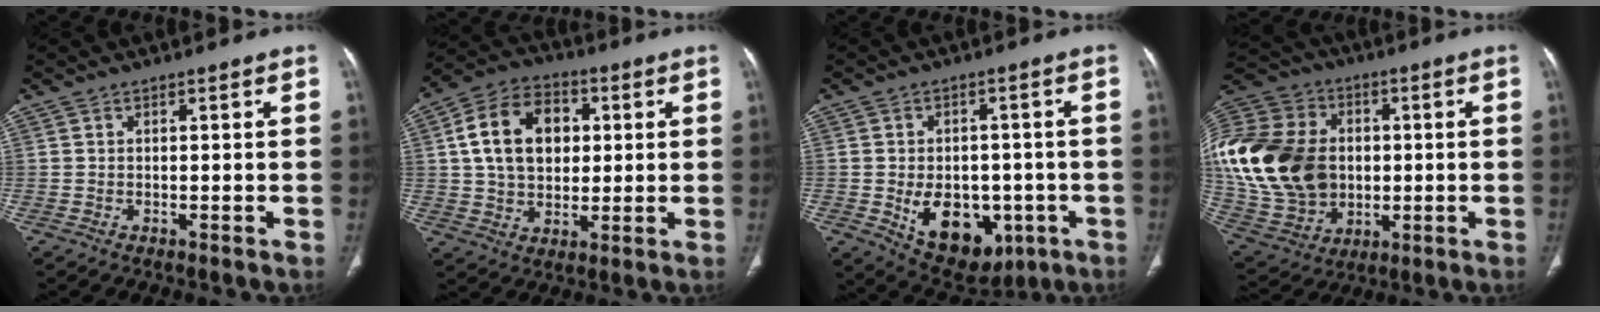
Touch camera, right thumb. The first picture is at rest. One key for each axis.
{"total": 15.3, "fx": 3.1, "fy": 11.1, "fz": 10.2, "tx": -0.148, "ty": 0.011, "tz": 0.051}
{"total": 13.9, "fx": -4.0, "fy": 9.4, "fz": 9.4, "tx": -0.100, "ty": 0.011, "tz": -0.035}
{"total": 30.3, "fx": 1.6, "fy": 23.0, "fz": 19.6, "tx": -0.435, "ty": 0.025, "tz": 0.048}